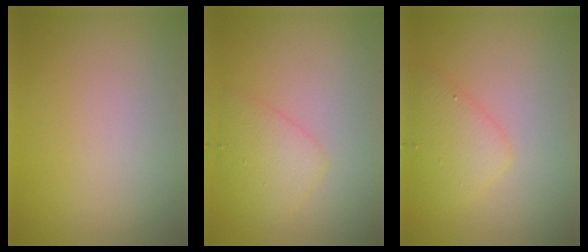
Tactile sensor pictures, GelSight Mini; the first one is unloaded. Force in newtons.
{"total": 2.6, "press": 2.6, "slide": 0.1}
{"total": 2.9, "press": 2.9, "slide": 0.1}